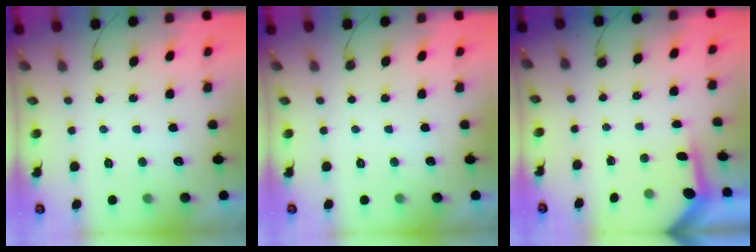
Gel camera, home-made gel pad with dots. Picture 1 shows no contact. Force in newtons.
{"total": 0.0}
{"total": 3.7, "press": 3.7, "slide": 0.4}